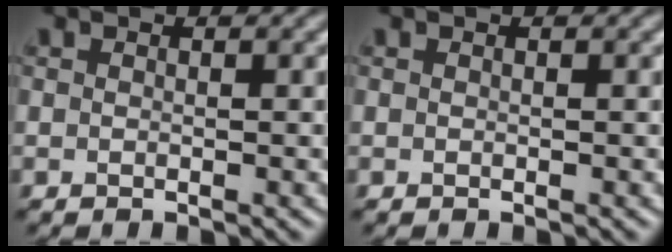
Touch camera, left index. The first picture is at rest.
{"total": 0.0}